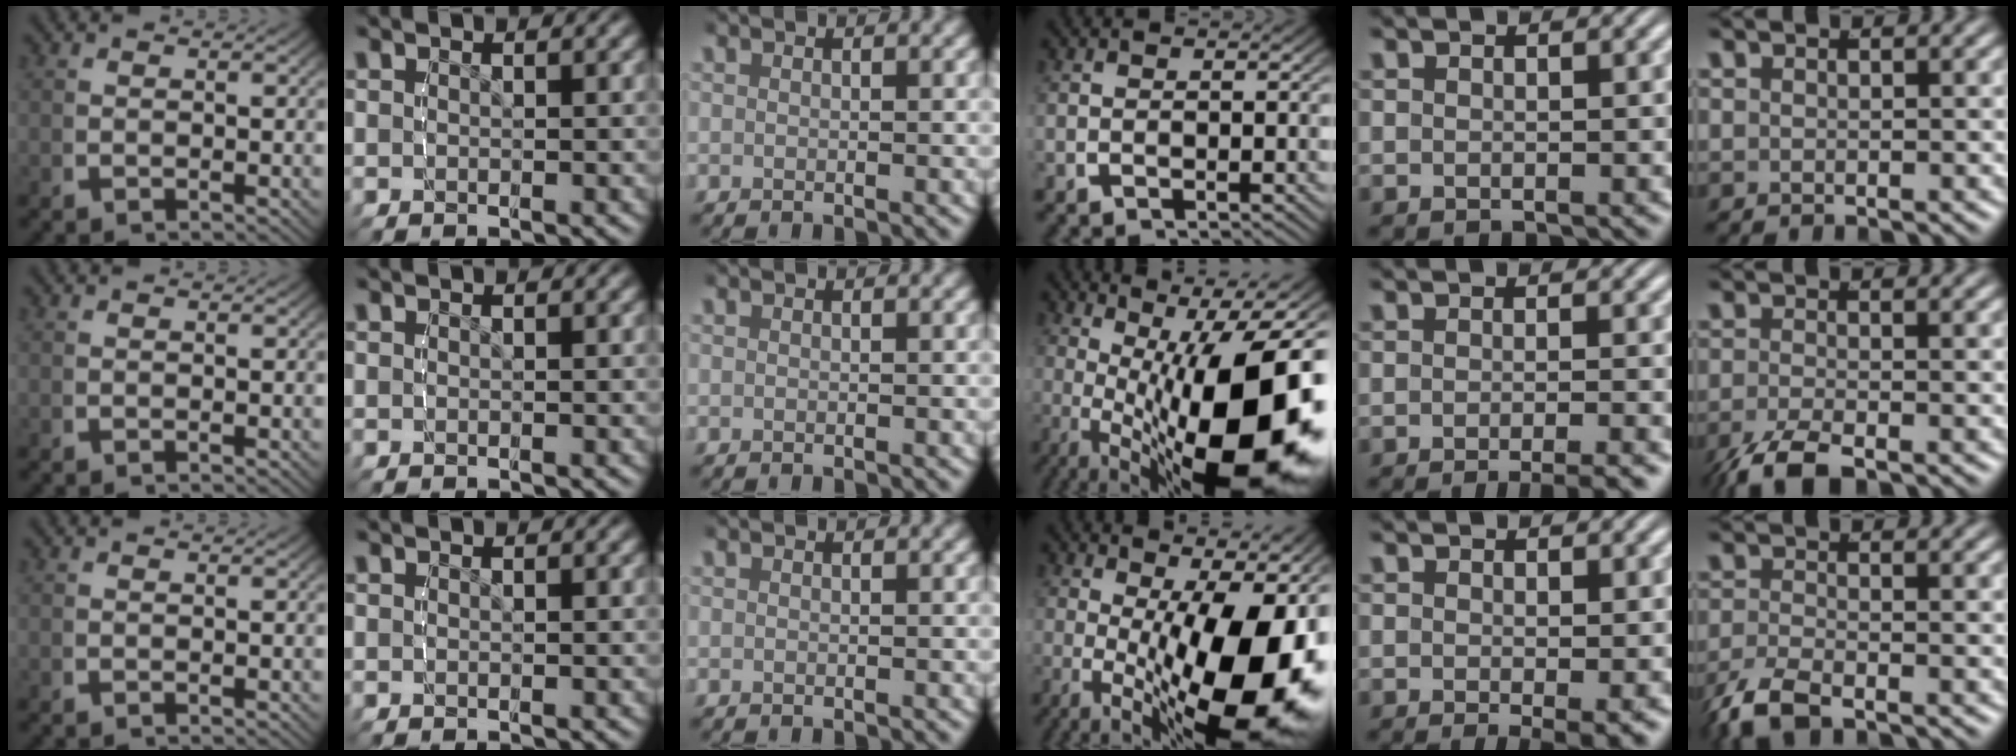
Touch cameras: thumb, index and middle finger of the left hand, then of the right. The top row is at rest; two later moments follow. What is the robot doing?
{"motion": "lift_and_place", "object": "glue stick"}